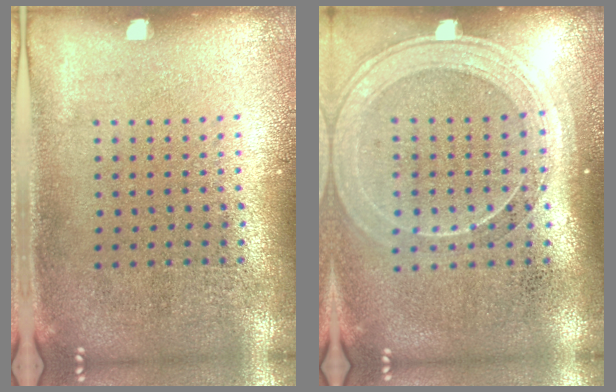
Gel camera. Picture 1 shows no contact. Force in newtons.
{"total": 1.7, "press": 1.5, "slide": 0.6}